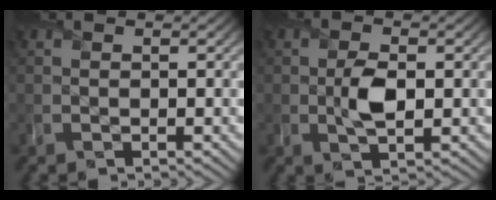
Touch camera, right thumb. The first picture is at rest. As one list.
[{"total": 4.1, "force": [-0.1, 2.3, 3.4], "torque": [-0.070, -0.003, 0.000]}]